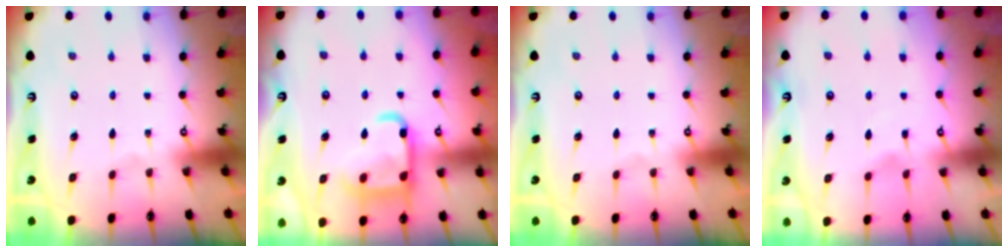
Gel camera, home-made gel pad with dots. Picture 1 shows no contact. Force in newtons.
{"total": 15.4, "press": 15.4, "slide": 1.5}
{"total": 0.0}
{"total": 2.2, "press": 2.2, "slide": 0.5}